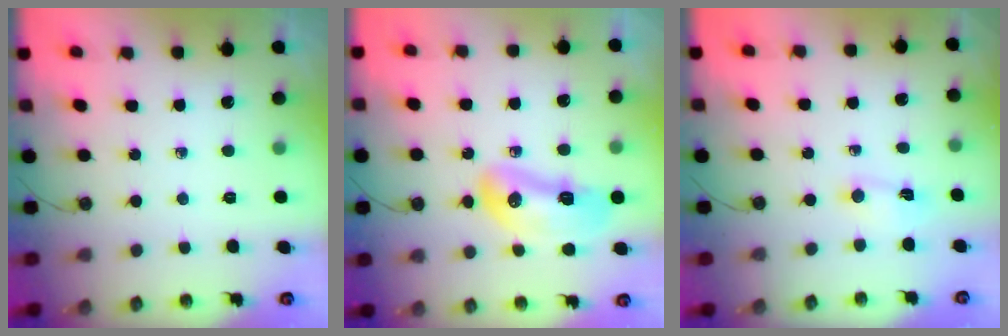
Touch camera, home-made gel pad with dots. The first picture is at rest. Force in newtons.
{"total": 12.6, "press": 12.6, "slide": 1.3}
{"total": 2.8, "press": 1.9, "slide": 2.1}